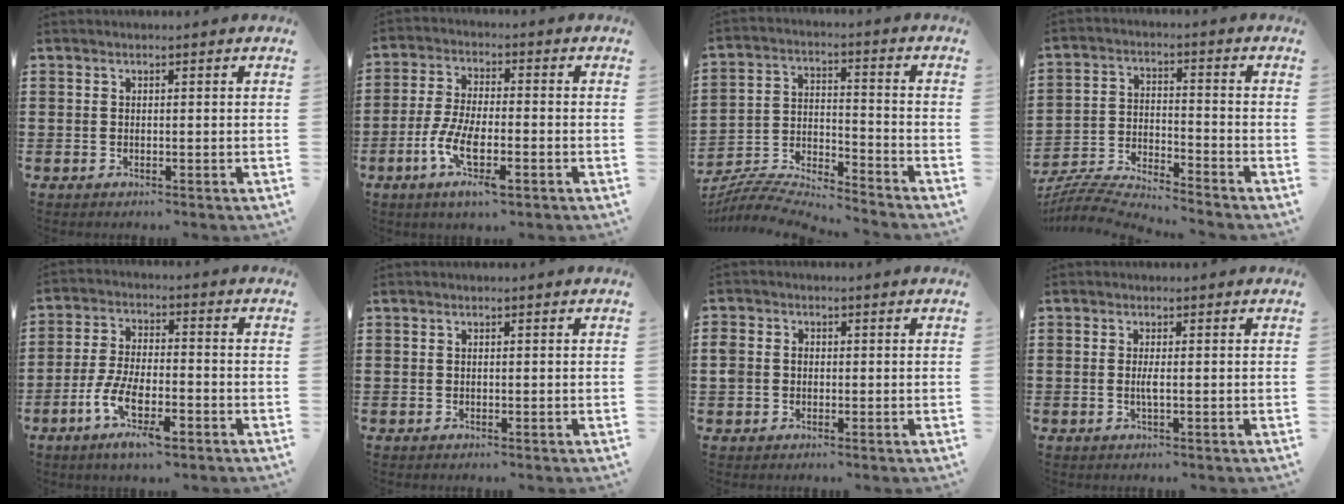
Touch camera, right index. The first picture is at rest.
{"total": 8.5, "force": [-3.5, 2.5, 7.4], "torque": [-0.170, -0.015, -0.070]}
{"total": 6.0, "force": [-5.9, 0.5, 1.0], "torque": [-0.035, -0.009, -0.124]}
{"total": 5.8, "force": [-5.7, 0.0, 0.9], "torque": [-0.034, -0.006, -0.119]}
{"total": 9.1, "force": [-4.3, 3.0, 7.4], "torque": [-0.161, -0.005, -0.081]}
{"total": 0.0}
{"total": 2.4, "force": [-0.3, 2.2, 0.8], "torque": [-0.023, 0.010, -0.008]}
{"total": 1.7, "force": [-0.2, 0.0, 1.7], "torque": [-0.040, -0.007, -0.006]}